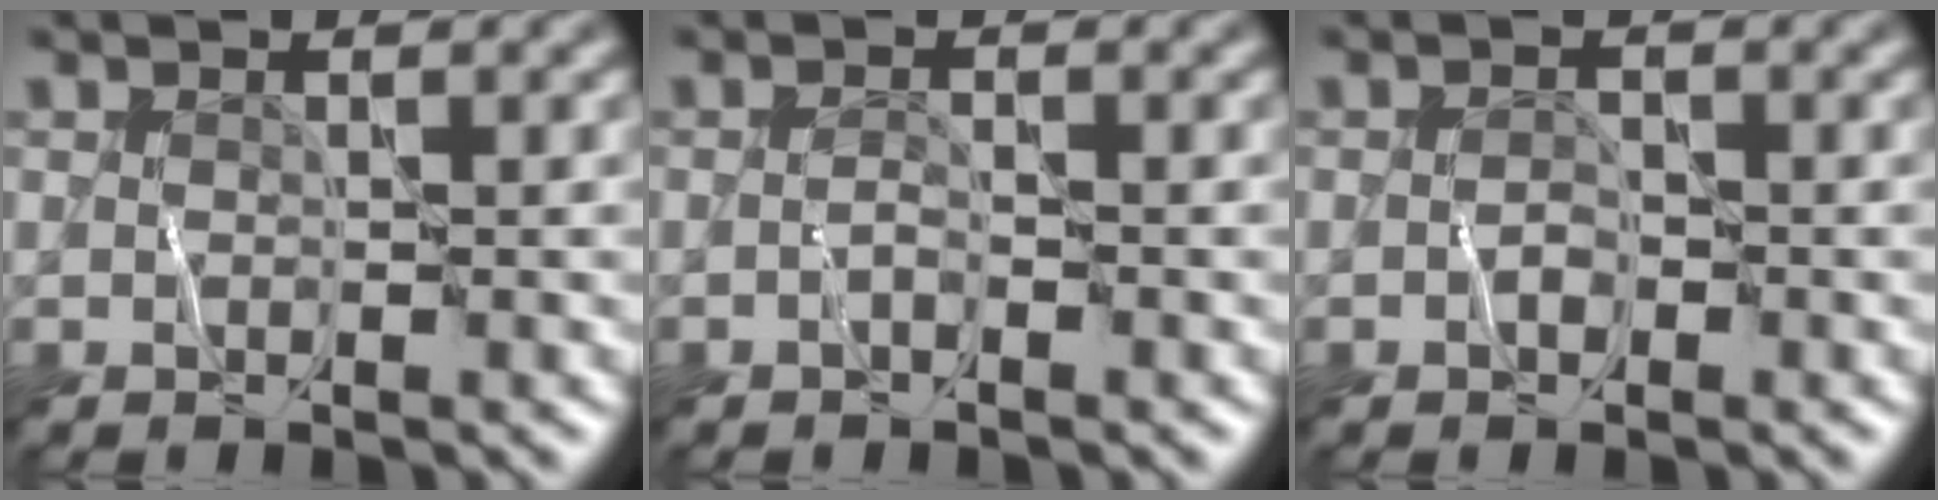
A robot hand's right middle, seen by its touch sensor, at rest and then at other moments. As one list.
[{"total": 0.5, "force": [-0.3, 0.1, 0.4], "torque": [-0.007, 0.004, -0.008]}, {"total": 0.7, "force": [-0.3, 0.5, 0.4], "torque": [-0.005, 0.004, -0.006]}]